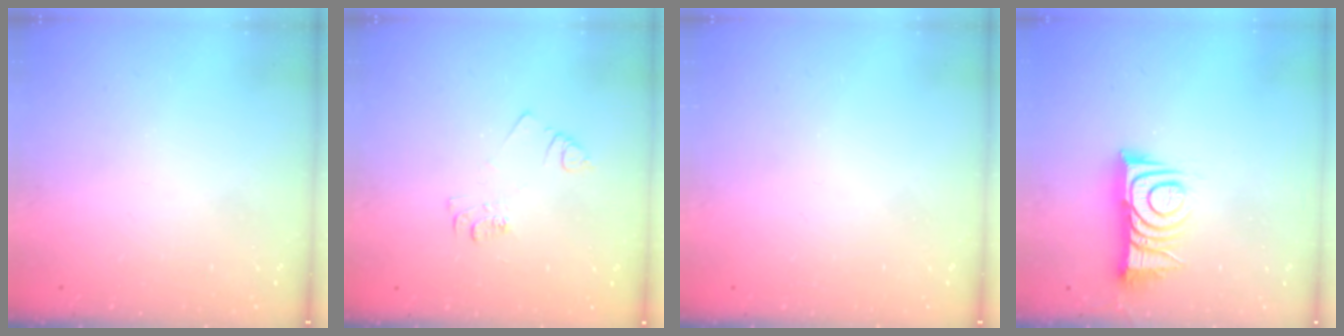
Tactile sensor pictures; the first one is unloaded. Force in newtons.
{"total": 5.5, "press": 5.5, "slide": 0.5}
{"total": 0.0}
{"total": 10.8, "press": 10.8, "slide": 0.3}